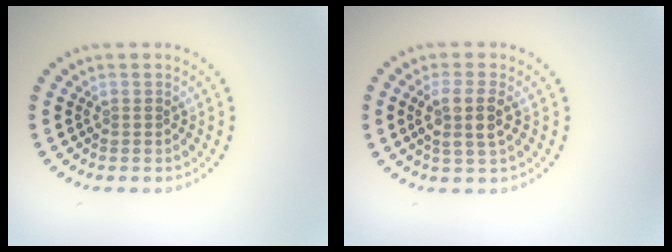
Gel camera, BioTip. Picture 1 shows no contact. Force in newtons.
{"total": 2.9, "press": 2.6, "slide": 1.3}